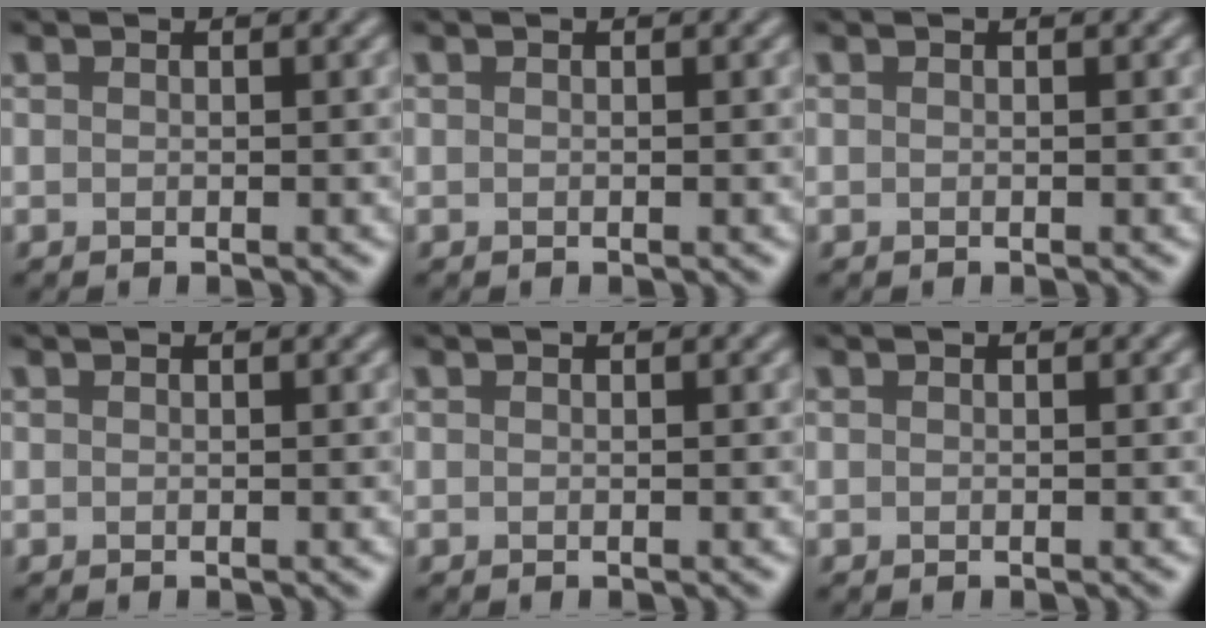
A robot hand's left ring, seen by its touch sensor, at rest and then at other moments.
{"total": 0.0}
{"total": 0.0}
{"total": 0.0}
{"total": 0.0}
{"total": 0.0}